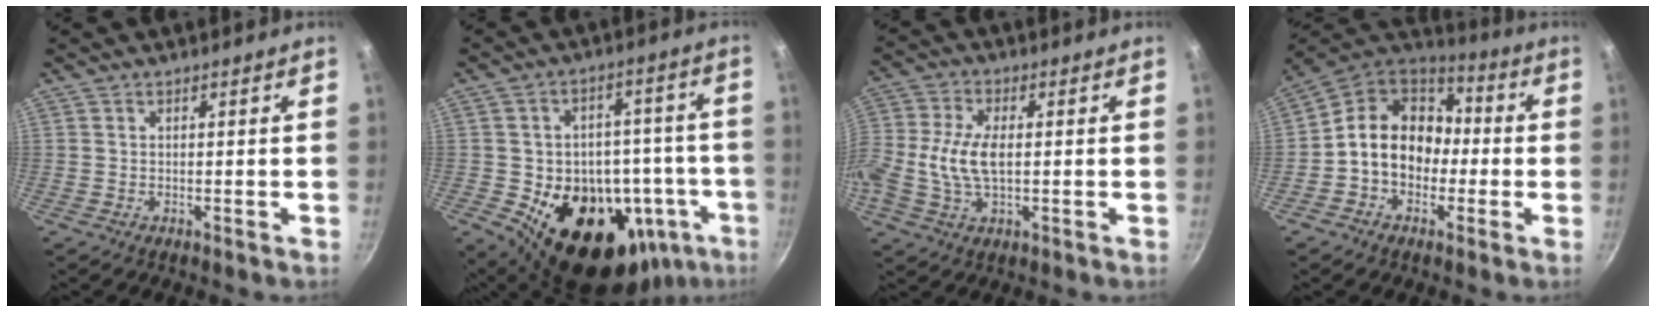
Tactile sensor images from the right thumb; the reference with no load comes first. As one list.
[{"total": 25.7, "force": [-9.2, 17.0, 17.1], "torque": [-0.201, 0.018, -0.111]}, {"total": 10.0, "force": [-0.3, 5.4, 8.4], "torque": [-0.179, 0.013, -0.016]}, {"total": 14.6, "force": [-1.2, 11.8, 8.5], "torque": [-0.098, 0.046, -0.039]}]